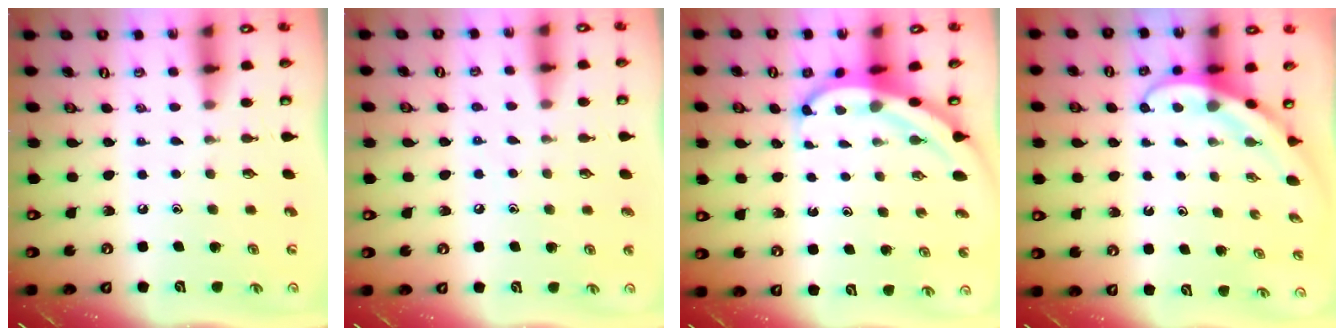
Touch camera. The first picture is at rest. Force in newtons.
{"total": 4.9, "press": 4.9, "slide": 0.6}
{"total": 5.7, "press": 5.7, "slide": 0.6}
{"total": 3.8, "press": 3.8, "slide": 0.3}